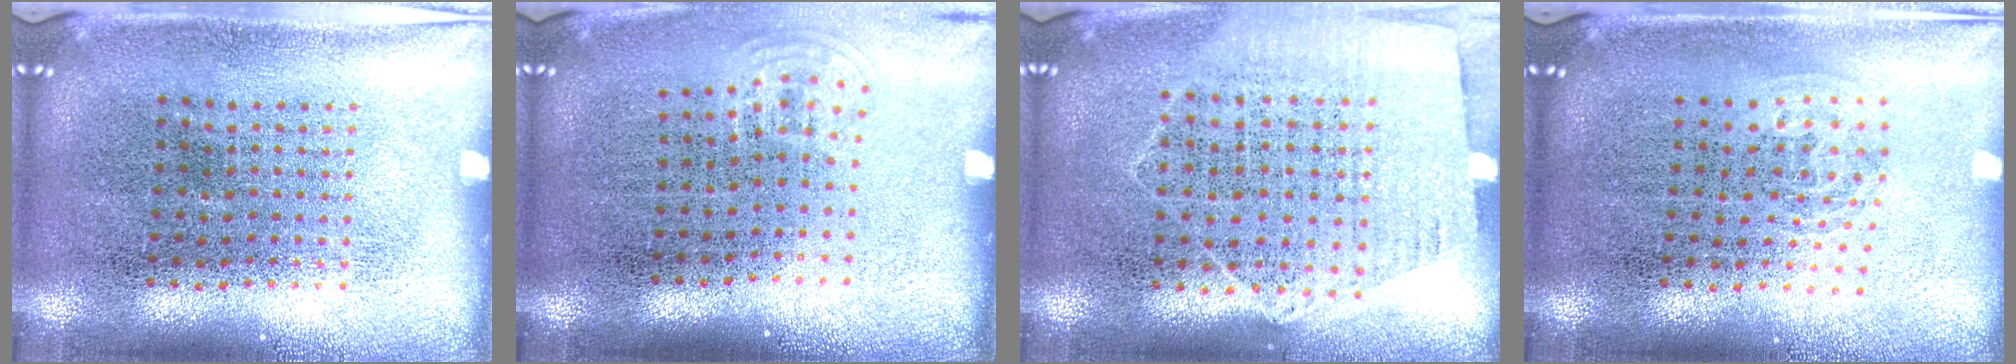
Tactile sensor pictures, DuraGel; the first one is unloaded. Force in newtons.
{"total": 0.7, "press": 0.5, "slide": 0.5}
{"total": 1.3, "press": 1.1, "slide": 0.6}
{"total": 1.0, "press": 0.6, "slide": 0.8}